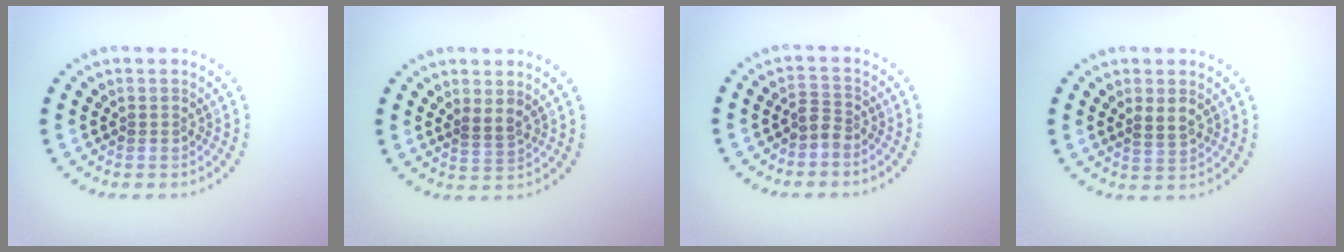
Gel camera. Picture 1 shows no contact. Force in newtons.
{"total": 1.3, "press": 1.1, "slide": 0.7}
{"total": 1.4, "press": 1.0, "slide": 1.0}
{"total": 1.7, "press": 1.7, "slide": 0.3}